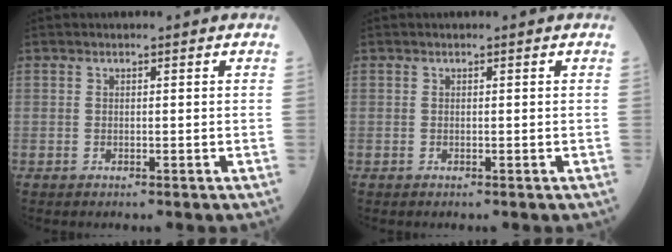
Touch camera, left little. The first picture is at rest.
{"total": 0.0}